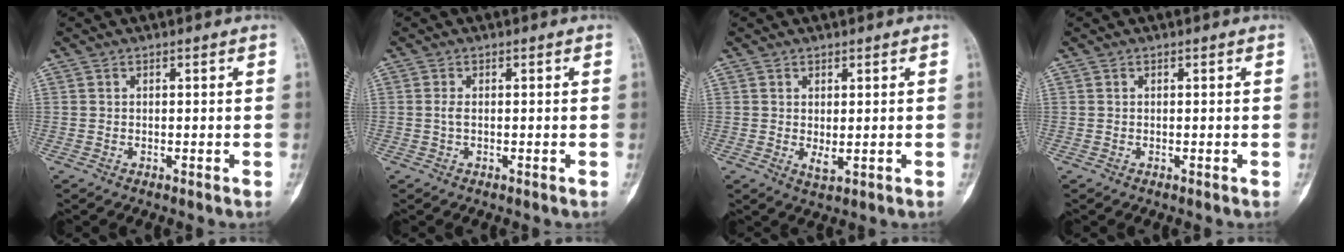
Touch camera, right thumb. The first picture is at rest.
{"total": 0.9, "force": [-0.1, 0.3, 0.8], "torque": [-0.021, -0.001, -0.002]}
{"total": 2.2, "force": [0.0, 1.0, 2.0], "torque": [-0.034, -0.008, 0.006]}
{"total": 0.0}